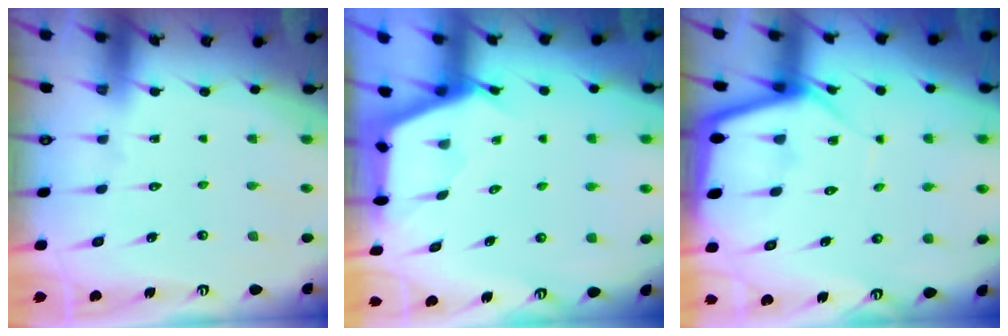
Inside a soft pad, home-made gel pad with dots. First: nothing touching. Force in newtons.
{"total": 2.6, "press": 2.6, "slide": 0.4}
{"total": 8.8, "press": 8.7, "slide": 0.7}